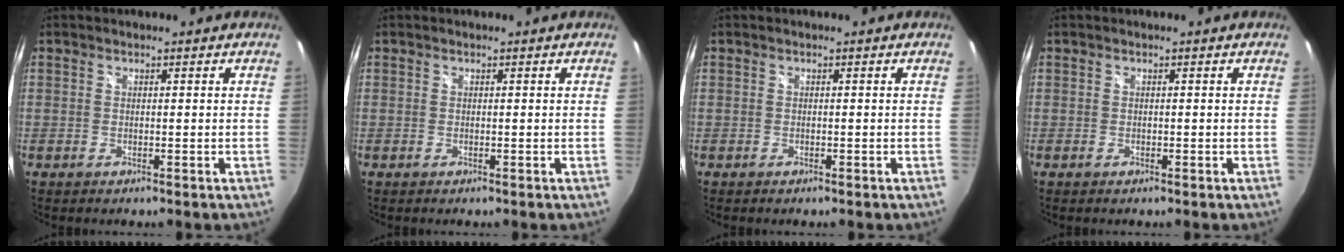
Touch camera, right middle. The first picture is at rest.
{"total": 0.0}
{"total": 0.0}
{"total": 0.0}